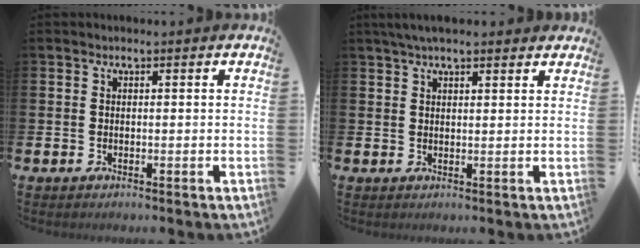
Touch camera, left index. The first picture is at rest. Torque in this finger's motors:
{"motor_torque": [0.34, -0.43, 0.68, 0.21]}